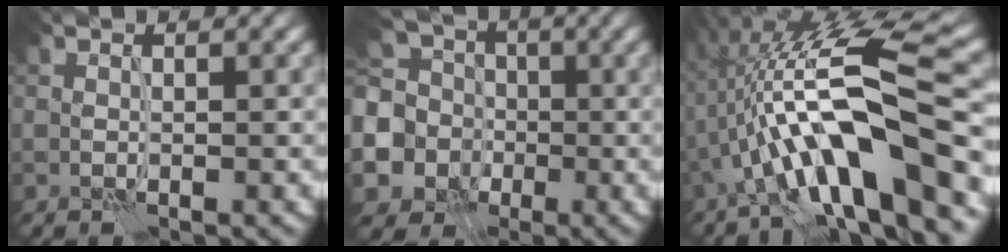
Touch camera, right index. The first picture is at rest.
{"total": 7.3, "force": [-0.8, 6.7, 2.9], "torque": [-0.067, -0.009, -0.026]}
{"total": 12.6, "force": [-3.4, 2.6, 11.8], "torque": [-0.194, 0.025, -0.059]}